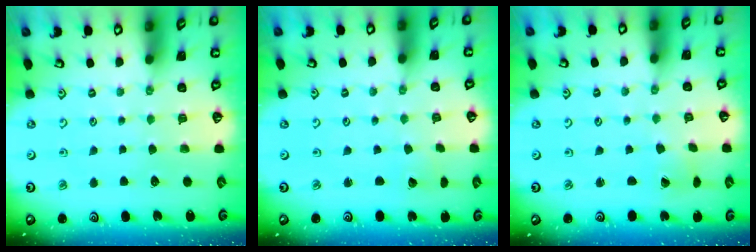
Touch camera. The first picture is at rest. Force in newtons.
{"total": 1.7, "press": 1.7, "slide": 0.1}
{"total": 1.6, "press": 1.5, "slide": 0.3}